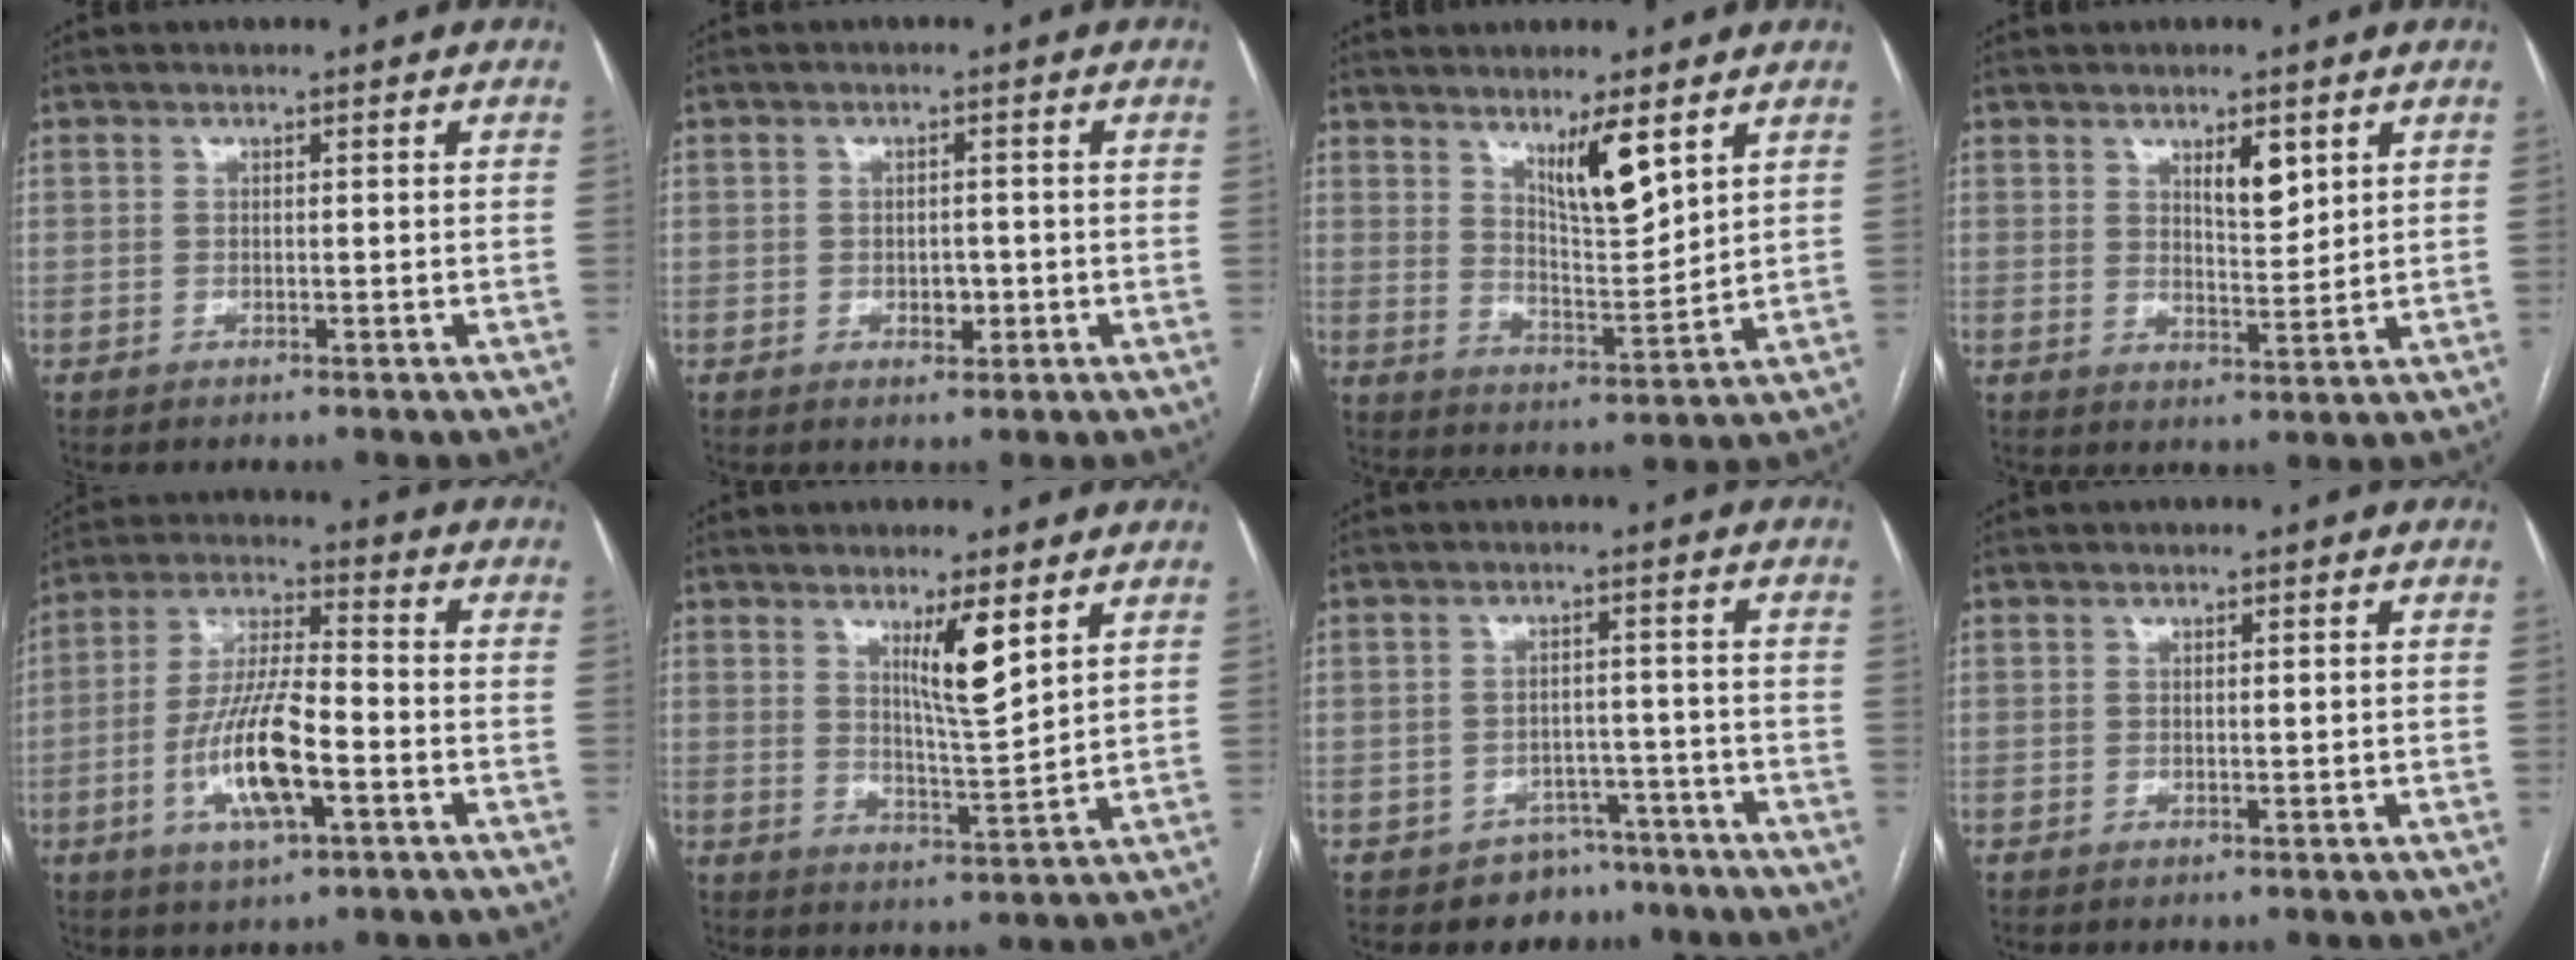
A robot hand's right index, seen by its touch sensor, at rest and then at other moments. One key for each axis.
{"total": 2.4, "fx": -0.7, "fy": 1.5, "fz": 1.8, "tx": -0.023, "ty": 0.004, "tz": -0.006}
{"total": 7.4, "fx": 4.7, "fy": 1.0, "fz": 5.7, "tx": -0.100, "ty": -0.016, "tz": 0.086}
{"total": 4.7, "fx": 2.5, "fy": 1.5, "fz": 3.6, "tx": -0.060, "ty": -0.005, "tz": 0.044}
{"total": 12.9, "fx": -4.1, "fy": 3.1, "fz": 11.8, "tx": -0.238, "ty": -0.001, "tz": -0.072}
{"total": 6.6, "fx": 3.5, "fy": 0.3, "fz": 5.7, "tx": -0.098, "ty": -0.017, "tz": 0.062}
{"total": 6.2, "fx": -4.5, "fy": 4.2, "fz": 0.3, "tx": 0.012, "ty": 0.023, "tz": -0.059}
{"total": 0.7, "fx": 0.0, "fy": 0.1, "fz": 0.7, "tx": -0.014, "ty": -0.001, "tz": 0.003}